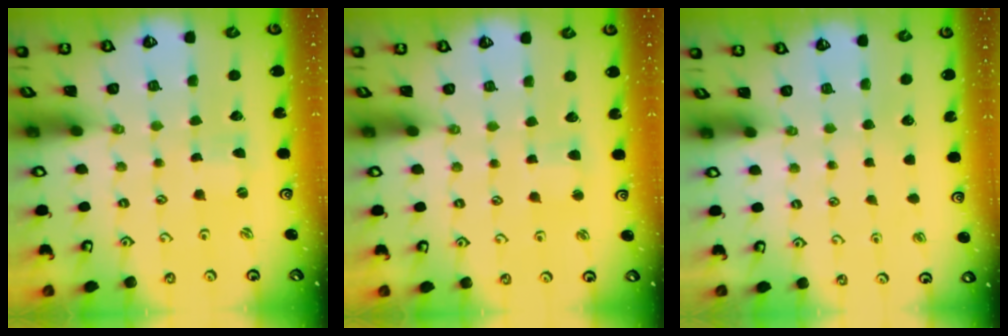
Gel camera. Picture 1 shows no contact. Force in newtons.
{"total": 2.6, "press": 2.6, "slide": 0.4}
{"total": 0.0}